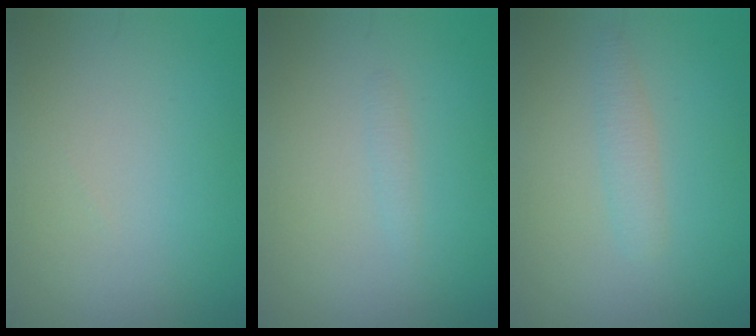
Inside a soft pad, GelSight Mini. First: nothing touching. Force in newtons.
{"total": 0.6, "press": 0.6, "slide": 0.1}
{"total": 1.6, "press": 1.6, "slide": 0.1}